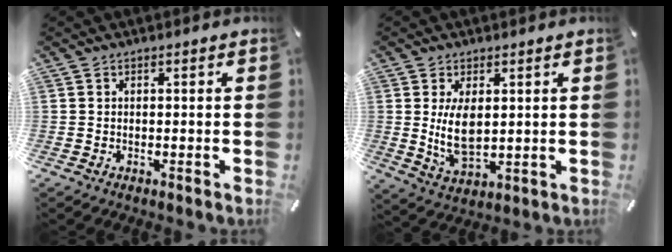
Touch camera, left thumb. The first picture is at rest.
{"total": 8.2, "force": [1.4, 4.4, 6.7], "torque": [-0.148, -0.015, 0.021]}